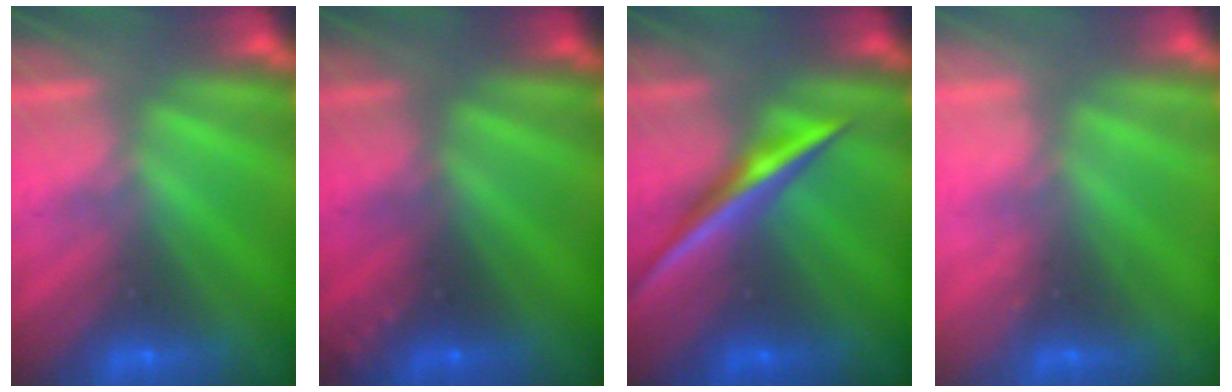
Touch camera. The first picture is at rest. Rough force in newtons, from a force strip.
{"total": 2.3}
{"total": 2.3}
{"total": 2.2}